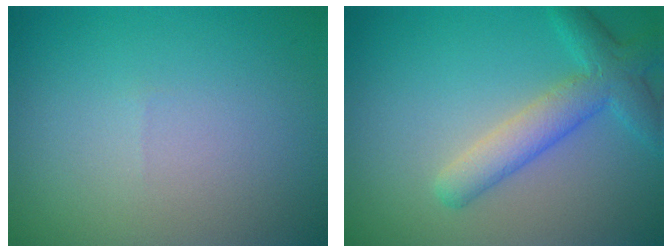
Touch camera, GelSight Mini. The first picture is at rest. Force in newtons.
{"total": 4.2, "press": 4.2, "slide": 0.1}